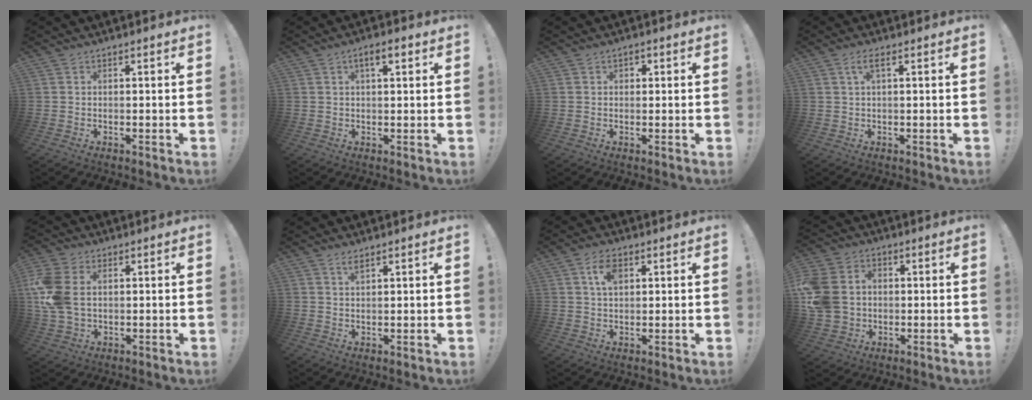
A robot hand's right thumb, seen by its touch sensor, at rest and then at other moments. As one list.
[{"total": 4.4, "force": [1.9, 1.4, 3.7], "torque": [-0.053, -0.003, 0.027]}, {"total": 1.1, "force": [0.1, 1.0, 0.3], "torque": [0.002, 0.001, 0.001]}, {"total": 3.0, "force": [1.0, 1.0, 2.6], "torque": [-0.049, 0.005, 0.016]}, {"total": 10.9, "force": [2.0, 7.5, 7.6], "torque": [-0.166, -0.004, 0.040]}, {"total": 2.3, "force": [1.7, 0.2, 1.5], "torque": [-0.028, -0.006, 0.030]}, {"total": 6.1, "force": [2.4, 3.6, 4.4], "torque": [-0.072, 0.002, 0.040]}, {"total": 13.2, "force": [0.5, 11.1, 7.1], "torque": [-0.145, 0.011, 0.015]}]